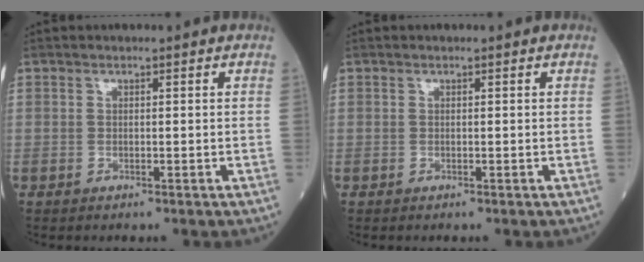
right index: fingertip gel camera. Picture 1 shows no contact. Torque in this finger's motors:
{"motor_torque": [0.00, 0.04, 0.04, 0.01]}